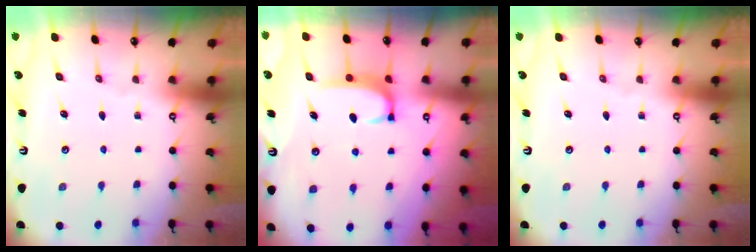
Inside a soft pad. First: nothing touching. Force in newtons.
{"total": 2.7, "press": 2.7, "slide": 0.4}
{"total": 0.0}